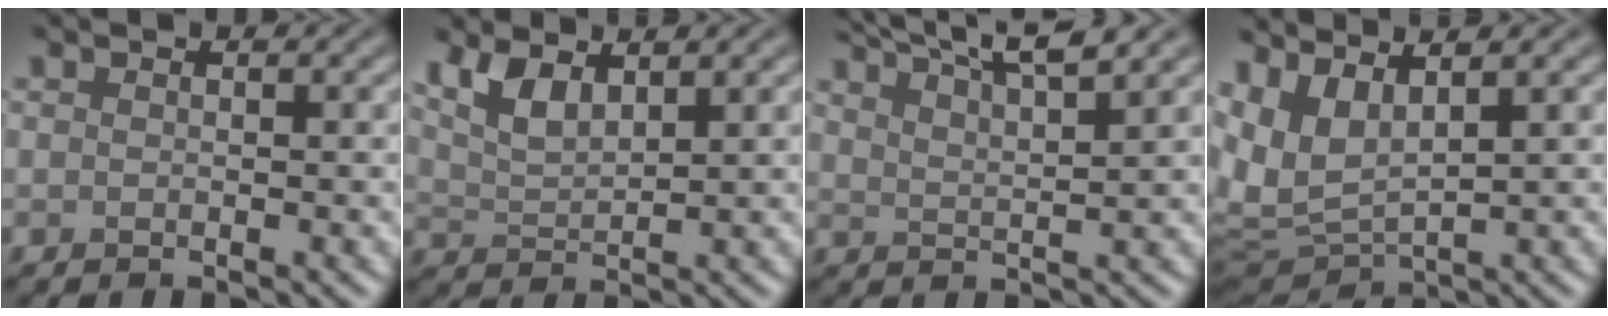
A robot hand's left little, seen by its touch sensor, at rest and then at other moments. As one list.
[{"total": 3.5, "force": [2.3, 1.3, 2.3], "torque": [-0.054, 0.000, 0.048]}, {"total": 7.5, "force": [6.0, 1.5, 4.2], "torque": [-0.046, 0.022, 0.065]}, {"total": 5.9, "force": [2.4, 2.7, 4.6], "torque": [-0.117, 0.001, 0.051]}]